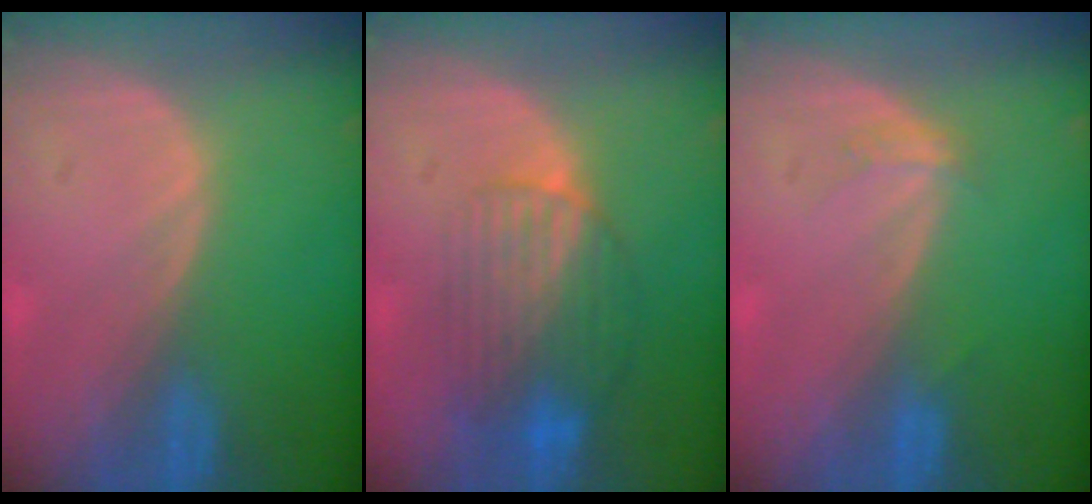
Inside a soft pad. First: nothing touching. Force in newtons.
{"total": 8.2, "press": 7.3, "slide": 3.9}
{"total": 1.5, "press": 1.4, "slide": 0.3}